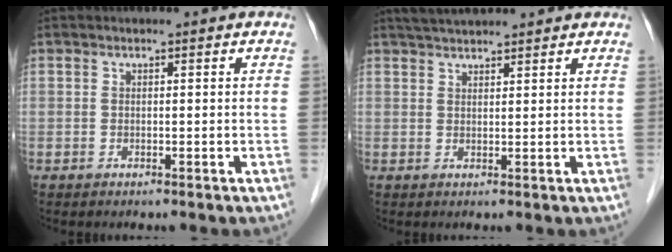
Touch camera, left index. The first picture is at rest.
{"total": 5.1, "force": [4.7, 0.7, 1.9], "torque": [-0.032, 0.036, 0.078]}